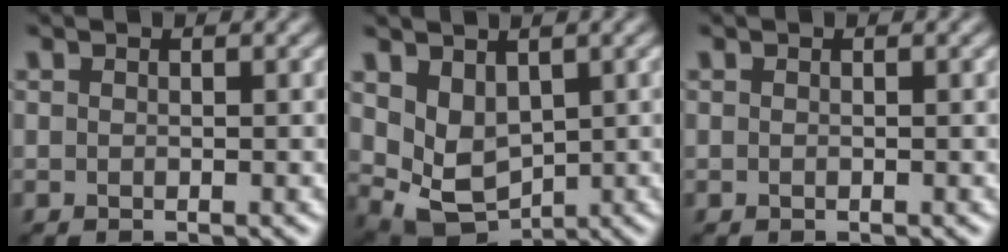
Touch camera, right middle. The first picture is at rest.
{"total": 4.6, "force": [1.7, 3.2, 2.9], "torque": [-0.063, -0.020, 0.043]}
{"total": 0.0}